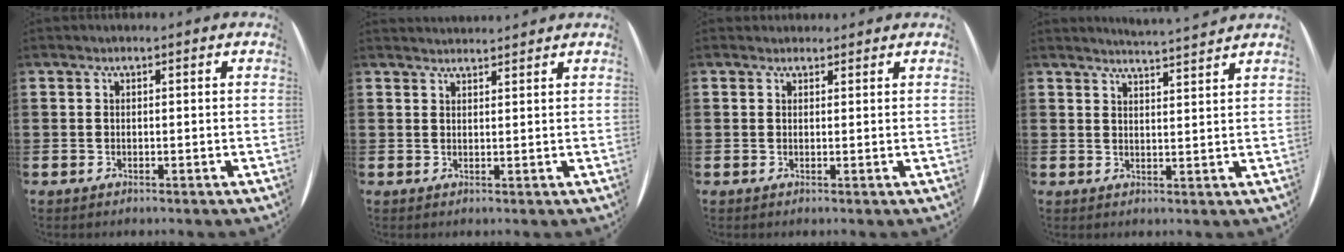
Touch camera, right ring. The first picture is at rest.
{"total": 1.6, "force": [1.5, -0.1, -0.3], "torque": [0.004, -0.002, 0.030]}
{"total": 0.9, "force": [0.8, 0.3, -0.2], "torque": [0.002, 0.004, 0.017]}
{"total": 3.1, "force": [3.0, -0.8, -0.2], "torque": [-0.002, -0.022, 0.053]}